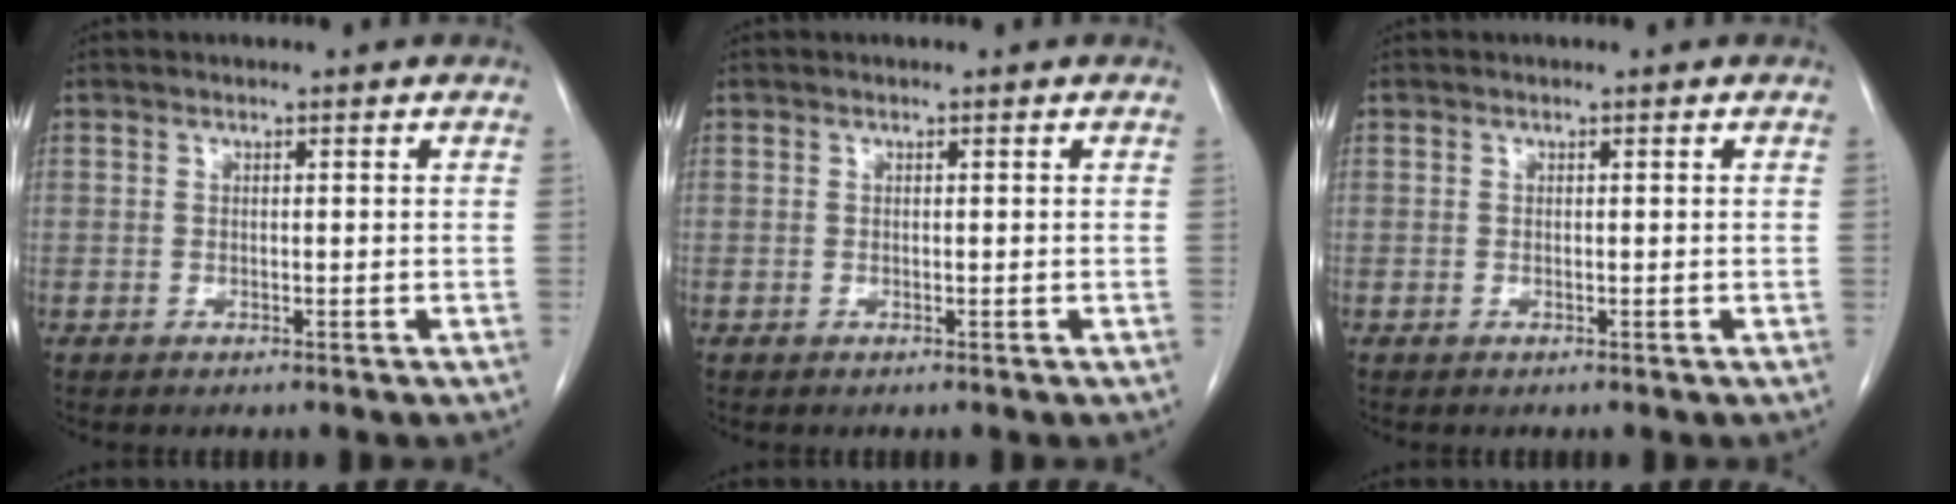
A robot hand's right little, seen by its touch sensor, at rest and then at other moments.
{"total": 0.0}
{"total": 0.0}